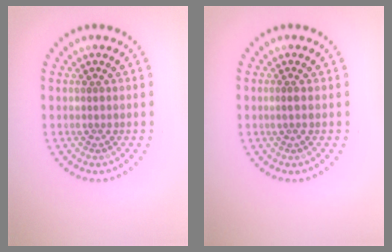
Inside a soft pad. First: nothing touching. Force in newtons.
{"total": 0.5, "press": 0.2, "slide": 0.5}